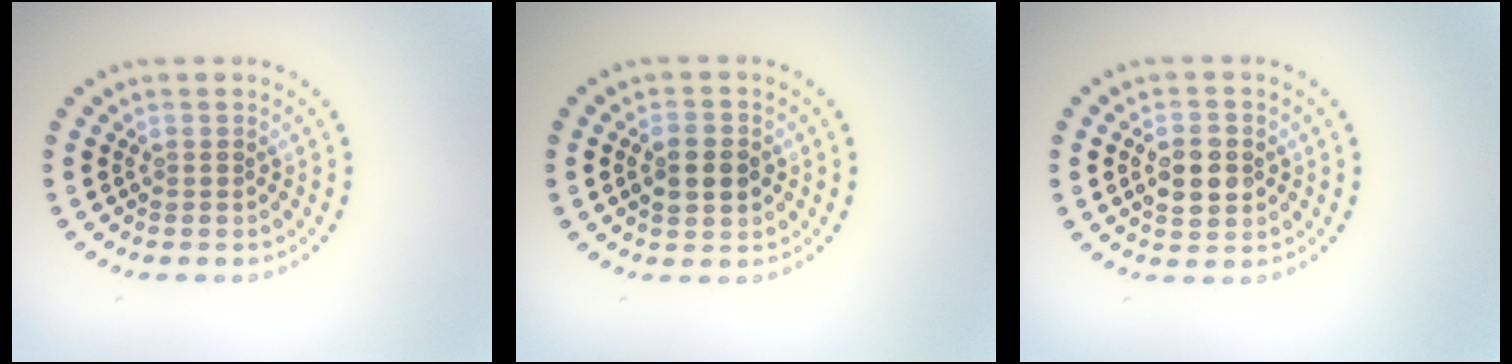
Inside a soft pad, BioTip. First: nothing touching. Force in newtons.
{"total": 3.0, "press": 3.0, "slide": 0.1}
{"total": 3.4, "press": 3.4, "slide": 0.2}